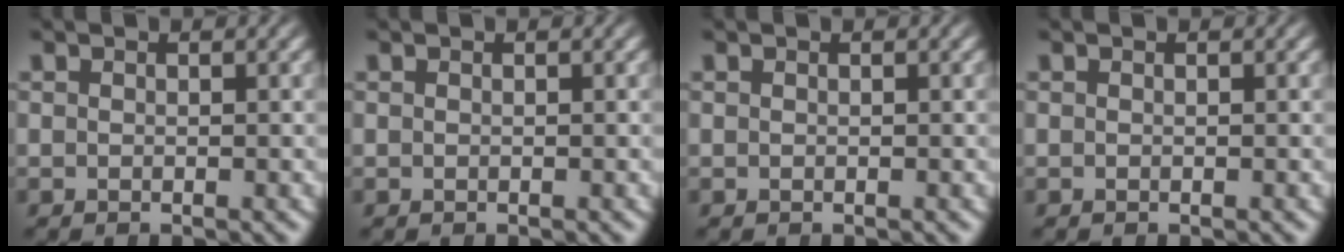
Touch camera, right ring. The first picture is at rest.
{"total": 0.0}
{"total": 0.0}
{"total": 0.0}